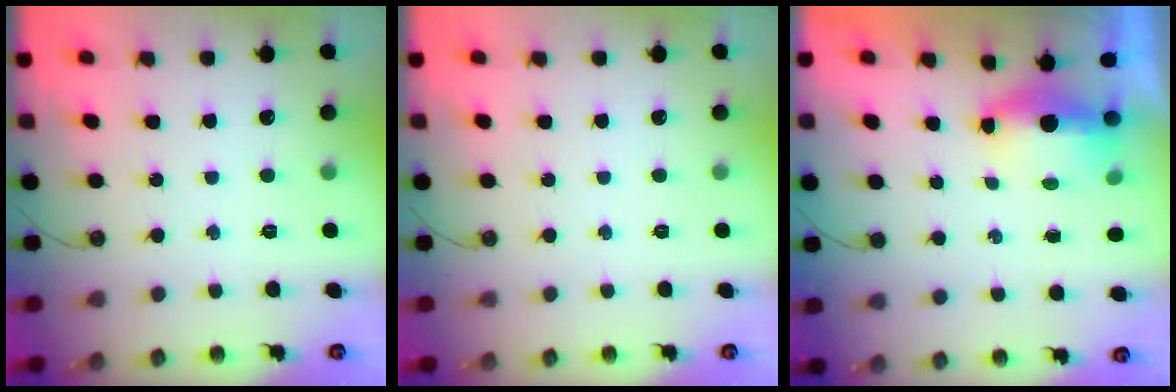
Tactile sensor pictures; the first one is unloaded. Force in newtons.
{"total": 0.0}
{"total": 6.1, "press": 5.3, "slide": 2.9}